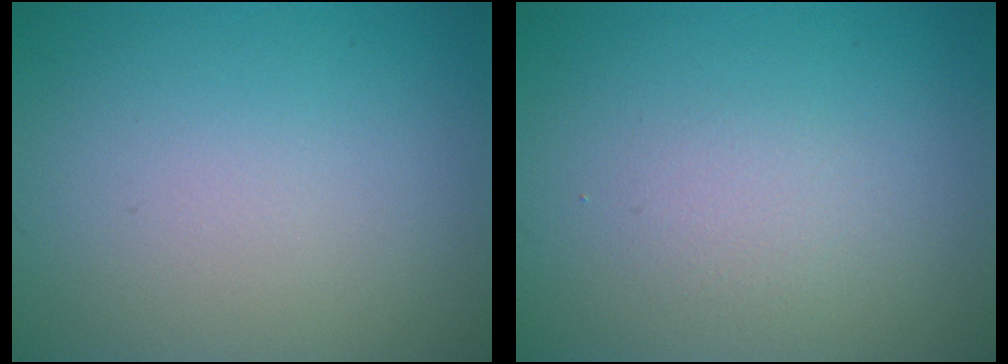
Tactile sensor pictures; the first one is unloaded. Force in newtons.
{"total": 1.2, "press": 1.2, "slide": 0.1}